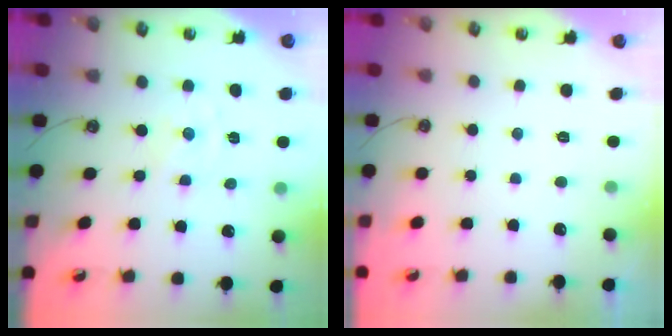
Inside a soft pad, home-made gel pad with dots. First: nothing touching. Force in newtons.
{"total": 0.0}